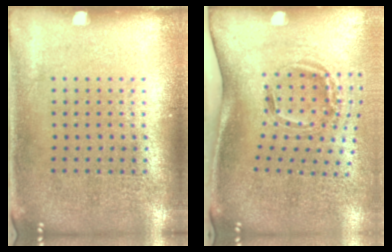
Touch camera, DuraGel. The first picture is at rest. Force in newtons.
{"total": 2.0, "press": 1.2, "slide": 1.6}